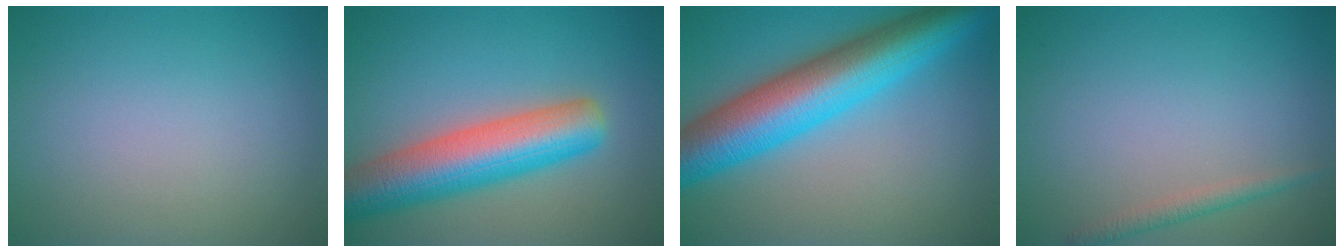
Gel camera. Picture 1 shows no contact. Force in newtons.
{"total": 8.7, "press": 8.7, "slide": 0.4}
{"total": 10.9, "press": 10.9, "slide": 0.2}
{"total": 1.4, "press": 1.4, "slide": 0.0}